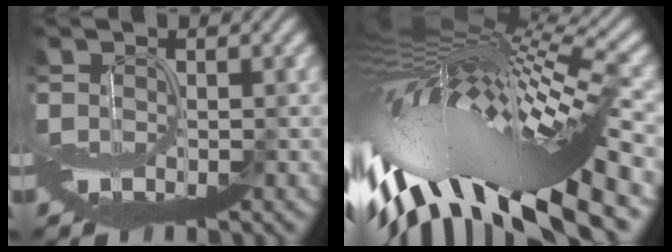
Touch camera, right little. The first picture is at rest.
{"total": 17.1, "force": [-4.3, 5.0, 15.8], "torque": [-0.272, 0.009, -0.070]}